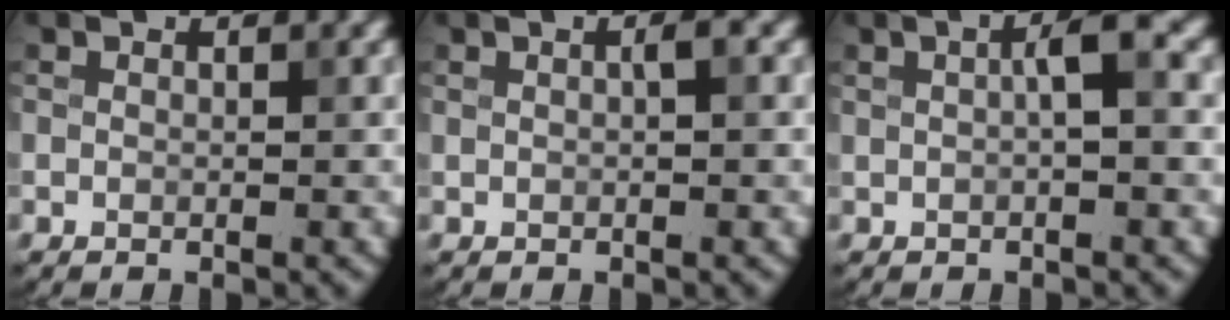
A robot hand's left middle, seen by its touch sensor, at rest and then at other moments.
{"total": 1.0, "force": [0.2, 0.1, 0.9], "torque": [-0.019, 0.006, 0.004]}
{"total": 2.3, "force": [0.3, 0.3, 2.3], "torque": [-0.039, 0.011, 0.005]}